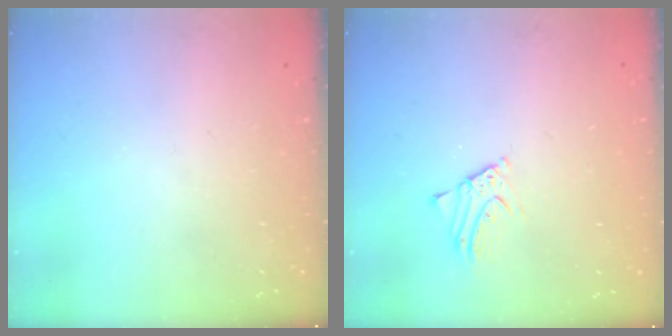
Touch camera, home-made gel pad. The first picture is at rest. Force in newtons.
{"total": 2.4, "press": 2.4, "slide": 0.1}